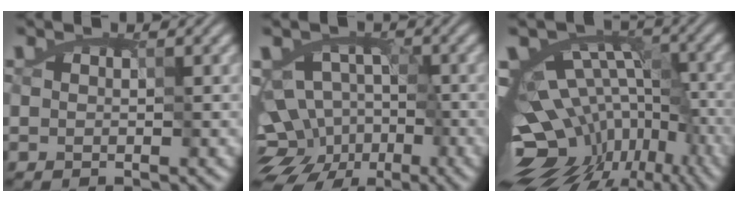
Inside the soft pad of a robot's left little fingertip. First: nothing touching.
{"total": 9.2, "force": [-4.8, 6.8, 3.9], "torque": [-0.034, 0.002, -0.086]}
{"total": 14.3, "force": [-5.2, 9.0, 9.8], "torque": [-0.158, 0.004, -0.054]}